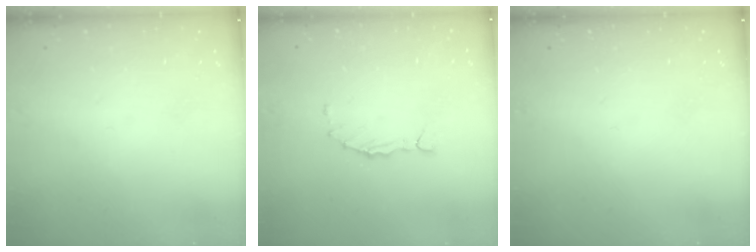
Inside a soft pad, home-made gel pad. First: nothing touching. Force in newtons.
{"total": 1.6, "press": 1.6, "slide": 0.3}
{"total": 0.0}